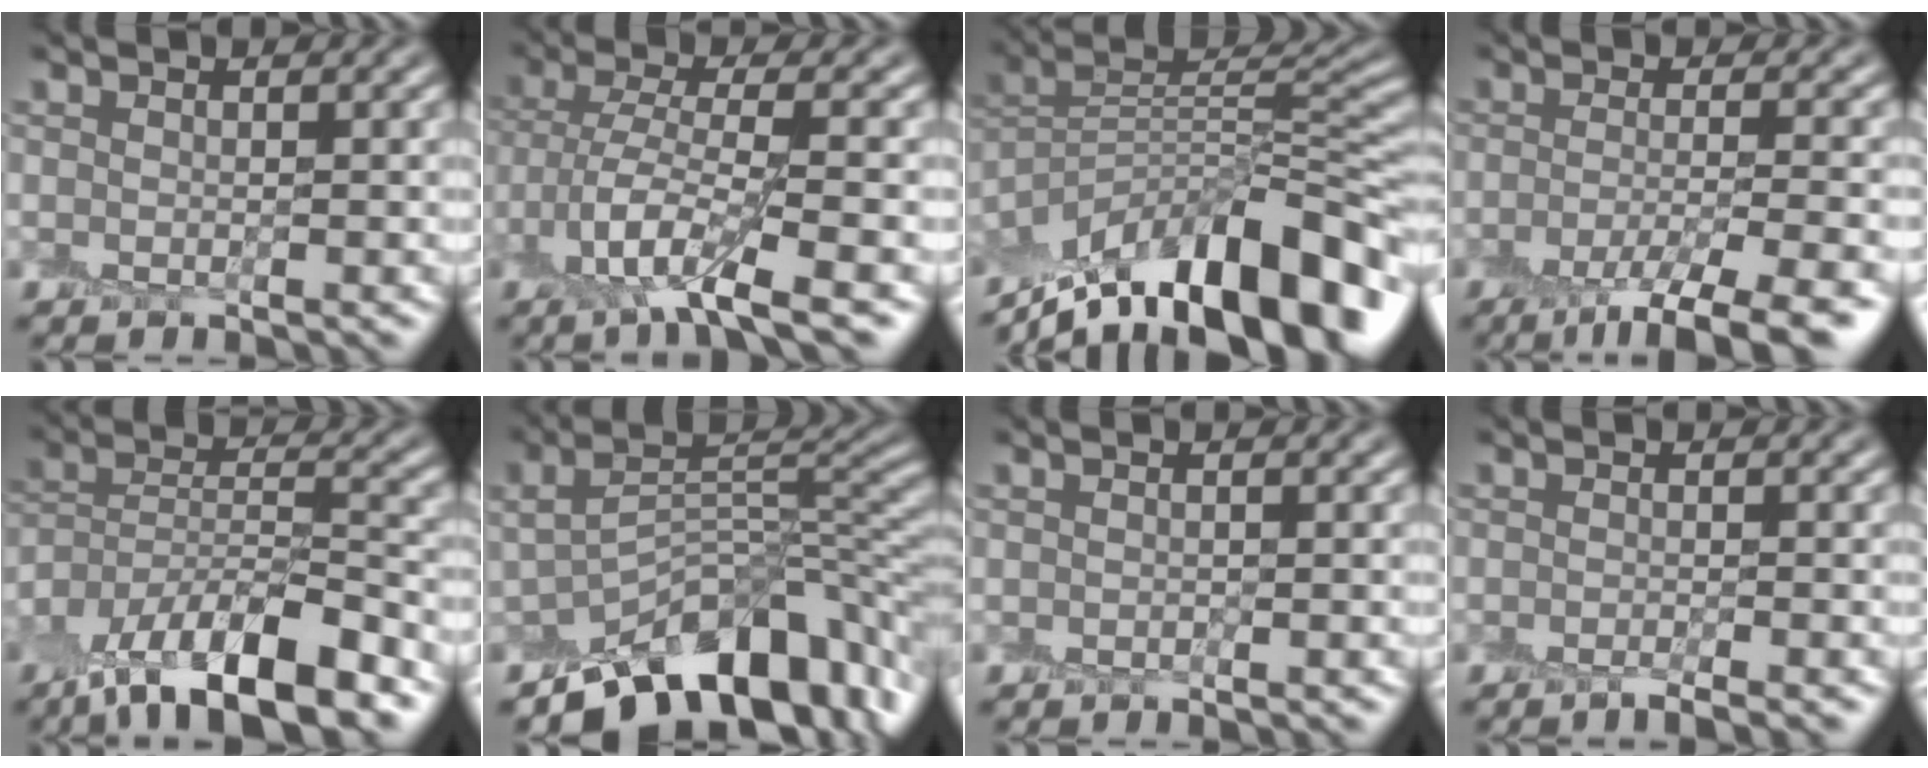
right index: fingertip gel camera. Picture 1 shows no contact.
{"total": 5.9, "force": [-2.2, 1.4, 5.3], "torque": [-0.105, -0.005, -0.050]}
{"total": 14.5, "force": [-9.9, 5.0, 9.4], "torque": [-0.158, 0.035, -0.176]}
{"total": 6.9, "force": [-3.9, 1.4, 5.5], "torque": [-0.076, -0.003, -0.068]}
{"total": 12.1, "force": [-8.7, 3.2, 7.8], "torque": [-0.129, 0.013, -0.161]}
{"total": 9.5, "force": [-5.5, 4.5, 6.3], "torque": [-0.077, 0.000, -0.095]}
{"total": 0.0}
{"total": 1.7, "force": [-1.2, 0.1, 1.3], "torque": [-0.011, -0.002, -0.025]}